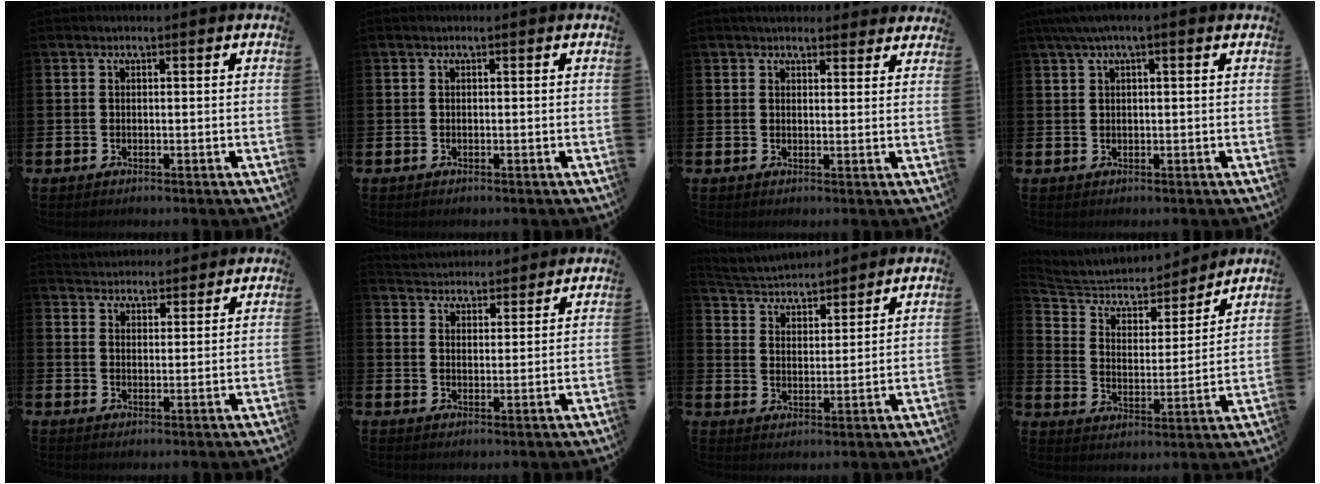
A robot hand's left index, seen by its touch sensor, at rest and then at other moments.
{"total": 0.0}
{"total": 3.4, "force": [3.2, 1.0, 0.2], "torque": [0.004, -0.016, 0.058]}
{"total": 2.7, "force": [1.4, 0.4, 2.3], "torque": [-0.040, 0.002, 0.023]}
{"total": 4.0, "force": [3.8, 0.9, -0.3], "torque": [-0.008, -0.017, 0.072]}
{"total": 4.1, "force": [3.9, 0.8, -0.5], "torque": [-0.007, -0.023, 0.072]}
{"total": 4.0, "force": [3.8, 1.0, -0.1], "torque": [-0.020, -0.030, 0.064]}
{"total": 6.2, "force": [5.6, 2.3, 1.1], "torque": [-0.057, -0.043, 0.093]}